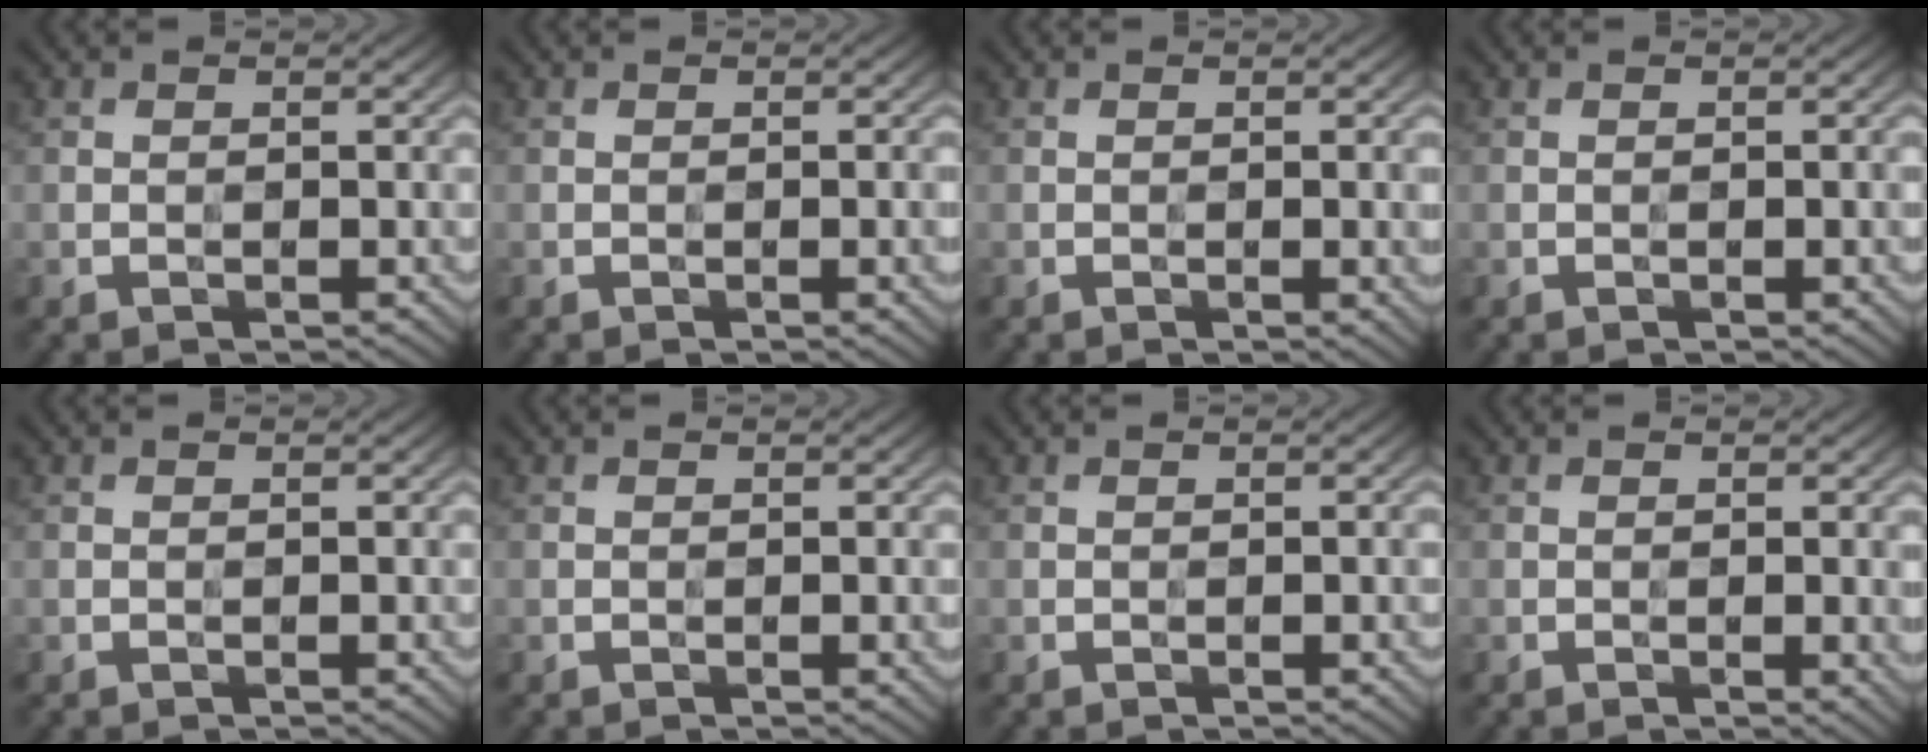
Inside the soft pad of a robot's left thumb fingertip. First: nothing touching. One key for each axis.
{"total": 1.8, "fx": -0.3, "fy": 0.3, "fz": 1.8, "tx": -0.025, "ty": 0.000, "tz": -0.004}
{"total": 2.4, "fx": -0.2, "fy": 0.5, "fz": 2.3, "tx": -0.031, "ty": -0.001, "tz": -0.003}
{"total": 1.4, "fx": -0.1, "fy": 0.2, "fz": 1.4, "tx": -0.020, "ty": -0.001, "tz": -0.002}
{"total": 0.0}
{"total": 0.8, "fx": -0.1, "fy": 0.1, "fz": 0.7, "tx": -0.011, "ty": -0.002, "tz": -0.001}
{"total": 1.0, "fx": -0.1, "fy": 0.1, "fz": 1.0, "tx": -0.015, "ty": 0.000, "tz": -0.002}
{"total": 1.9, "fx": -0.1, "fy": 0.3, "fz": 1.9, "tx": -0.027, "ty": -0.003, "tz": -0.003}